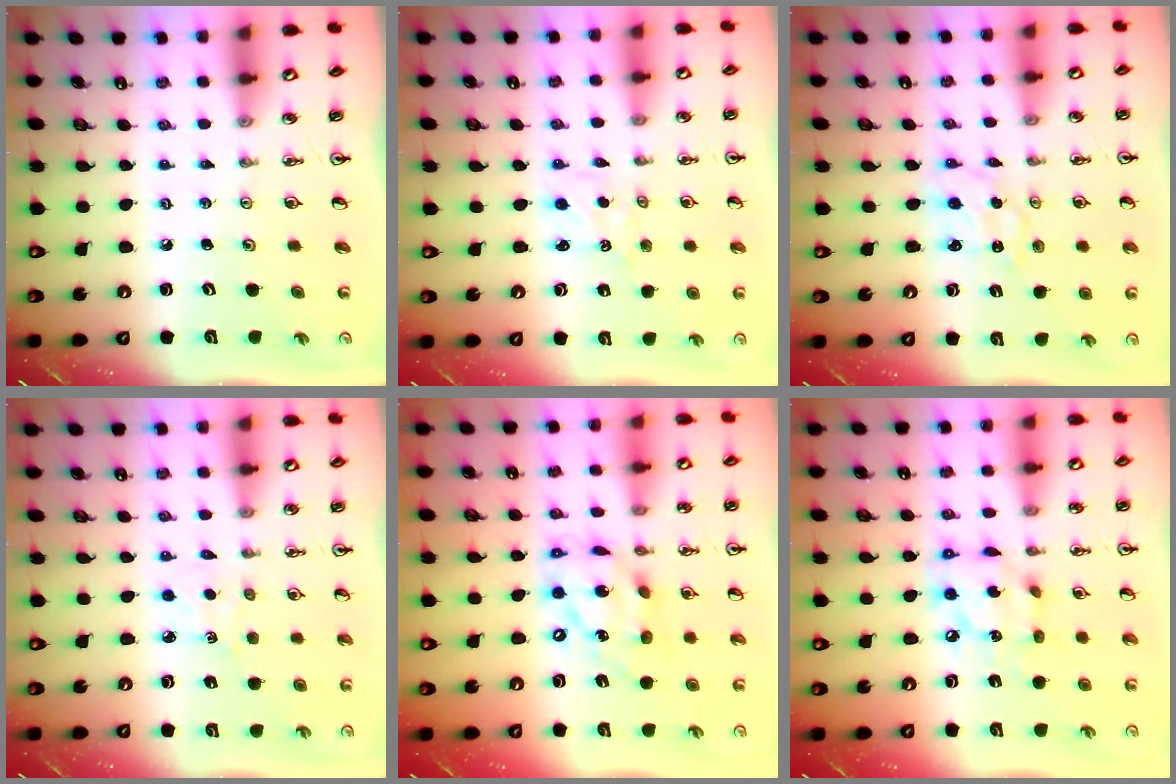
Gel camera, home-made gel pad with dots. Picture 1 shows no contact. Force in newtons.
{"total": 1.2, "press": 1.2, "slide": 0.2}
{"total": 1.5, "press": 1.5, "slide": 0.1}
{"total": 3.9, "press": 3.9, "slide": 0.5}
{"total": 15.4, "press": 15.3, "slide": 1.8}
{"total": 10.9, "press": 10.9, "slide": 0.9}